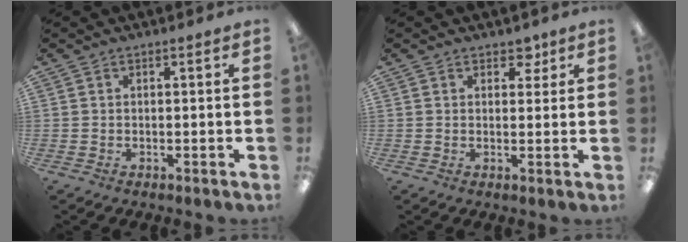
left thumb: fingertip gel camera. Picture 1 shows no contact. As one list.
[{"total": 3.6, "force": [2.6, 2.1, 1.4], "torque": [-0.001, -0.011, 0.040]}]